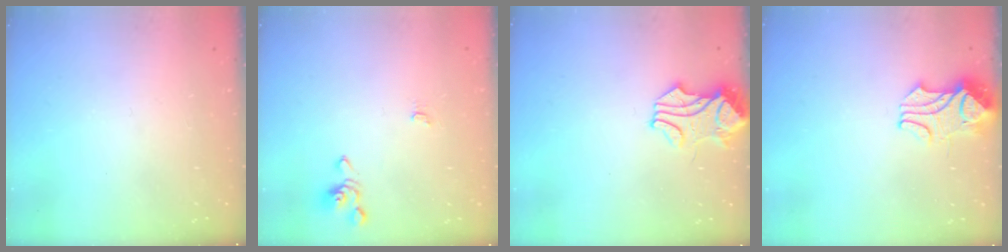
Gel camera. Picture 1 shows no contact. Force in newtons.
{"total": 0.0}
{"total": 1.9, "press": 1.8, "slide": 0.8}
{"total": 2.3, "press": 2.2, "slide": 0.8}